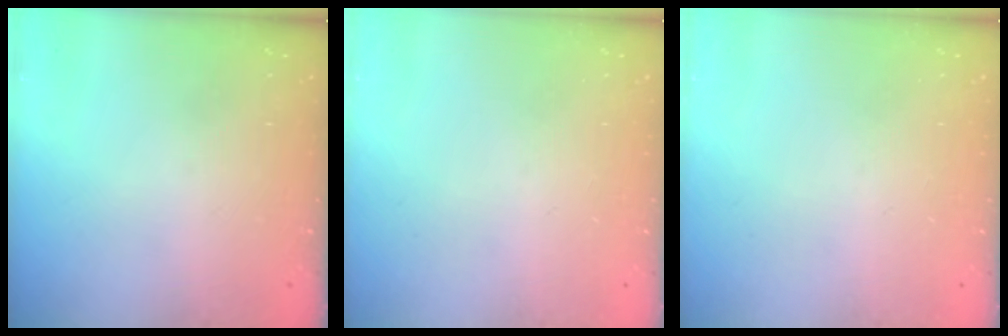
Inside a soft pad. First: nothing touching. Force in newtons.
{"total": 0.0}
{"total": 0.0}